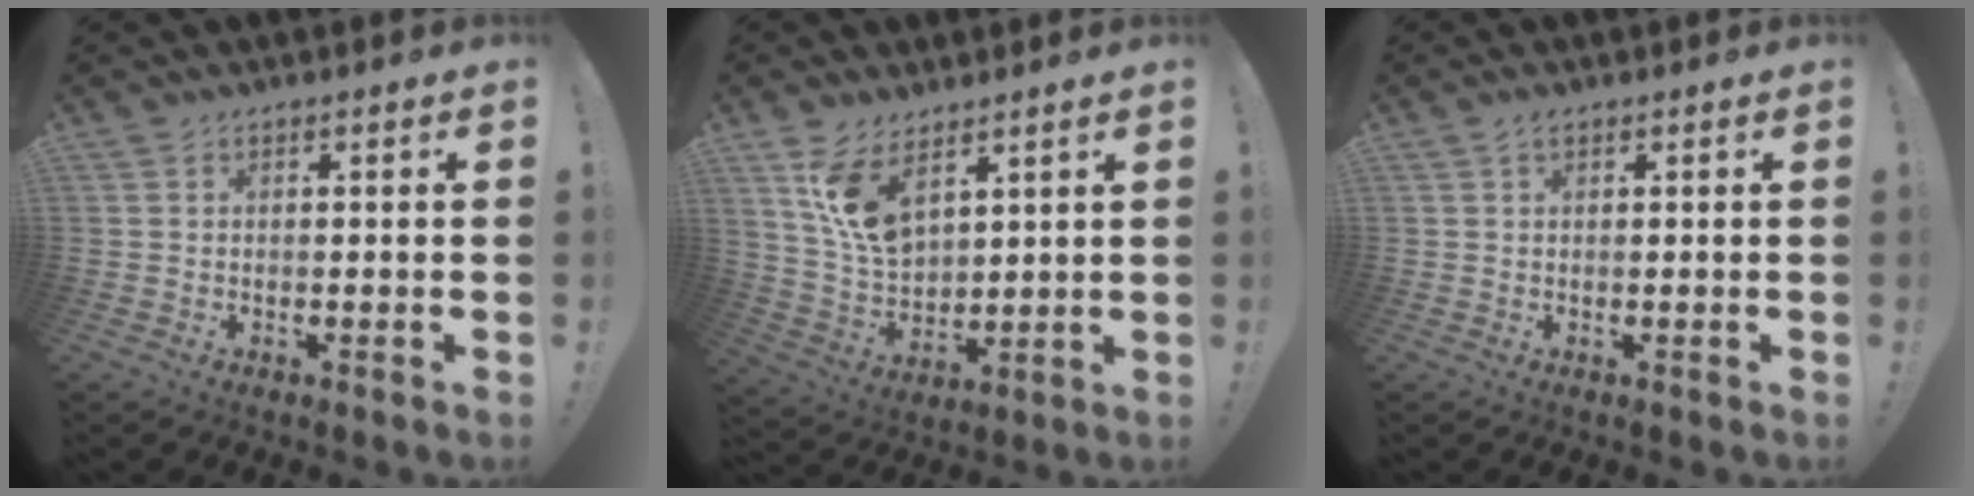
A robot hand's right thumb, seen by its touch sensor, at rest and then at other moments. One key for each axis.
{"total": 11.7, "fx": 7.0, "fy": 6.3, "fz": 7.0, "tx": -0.130, "ty": -0.031, "tz": 0.138}
{"total": 1.3, "fx": 0.9, "fy": 0.6, "fz": 0.8, "tx": -0.010, "ty": 0.000, "tz": 0.016}